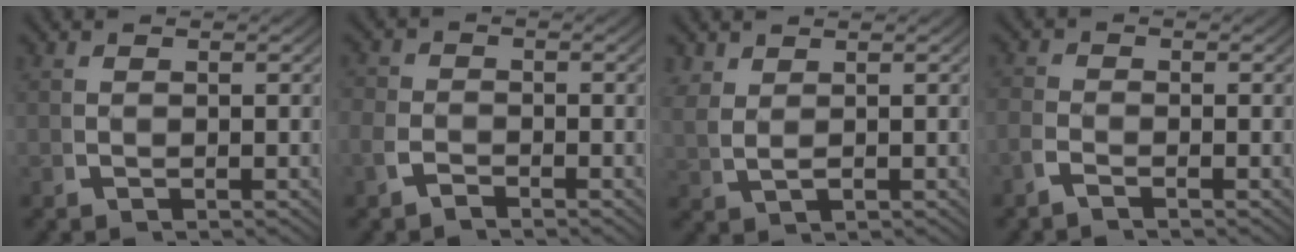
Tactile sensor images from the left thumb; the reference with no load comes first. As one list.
[{"total": 1.9, "force": [-1.4, 1.2, 0.4], "torque": [-0.005, -0.007, -0.029]}, {"total": 2.0, "force": [1.6, 0.8, 1.0], "torque": [-0.026, -0.003, 0.041]}, {"total": 1.4, "force": [-1.2, 0.5, 0.5], "torque": [-0.009, -0.004, -0.029]}]